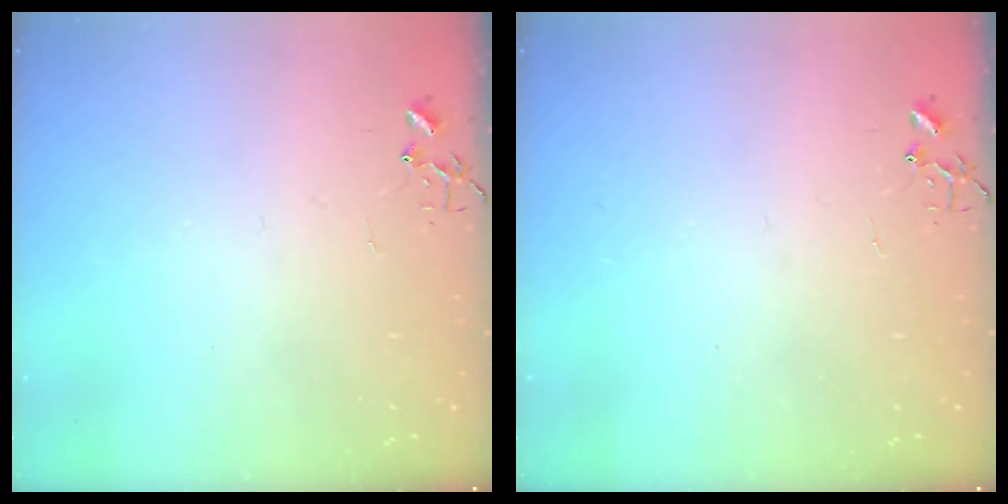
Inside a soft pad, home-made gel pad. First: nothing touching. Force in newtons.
{"total": 0.0}